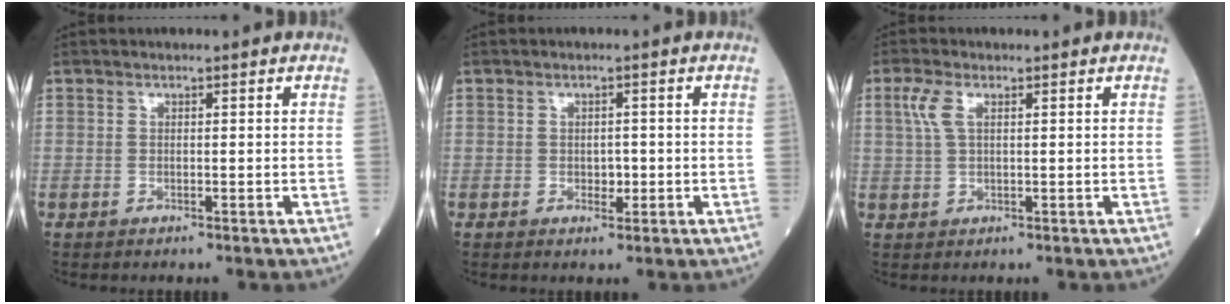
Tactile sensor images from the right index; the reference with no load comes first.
{"total": 1.8, "force": [-0.3, 1.2, 1.3], "torque": [-0.018, 0.002, 0.001]}
{"total": 3.2, "force": [1.2, 1.3, 2.7], "torque": [-0.075, 0.015, 0.029]}